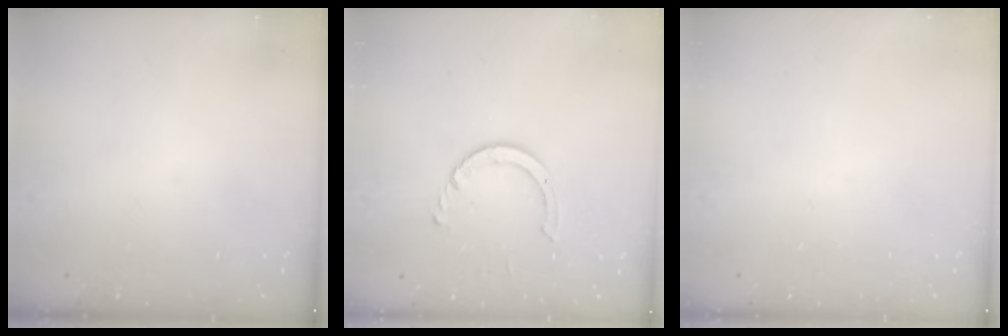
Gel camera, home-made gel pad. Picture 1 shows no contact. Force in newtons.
{"total": 4.0, "press": 3.9, "slide": 0.5}
{"total": 0.0}